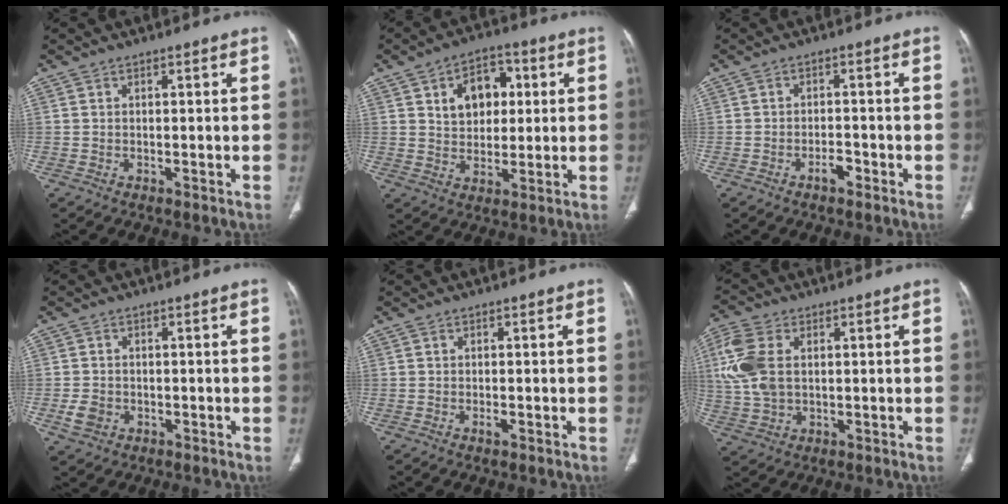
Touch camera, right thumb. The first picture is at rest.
{"total": 10.1, "force": [2.9, 7.2, 6.5], "torque": [-0.062, 0.000, 0.047]}
{"total": 2.4, "force": [-1.5, 1.1, 1.4], "torque": [-0.023, 0.012, -0.026]}
{"total": 3.5, "force": [-0.9, 2.9, 1.8], "torque": [-0.029, 0.002, -0.012]}
{"total": 0.8, "force": [-0.3, 0.4, 0.6], "torque": [-0.013, 0.000, -0.005]}
{"total": 10.8, "force": [1.9, 6.9, 8.0], "torque": [-0.196, 0.007, 0.039]}